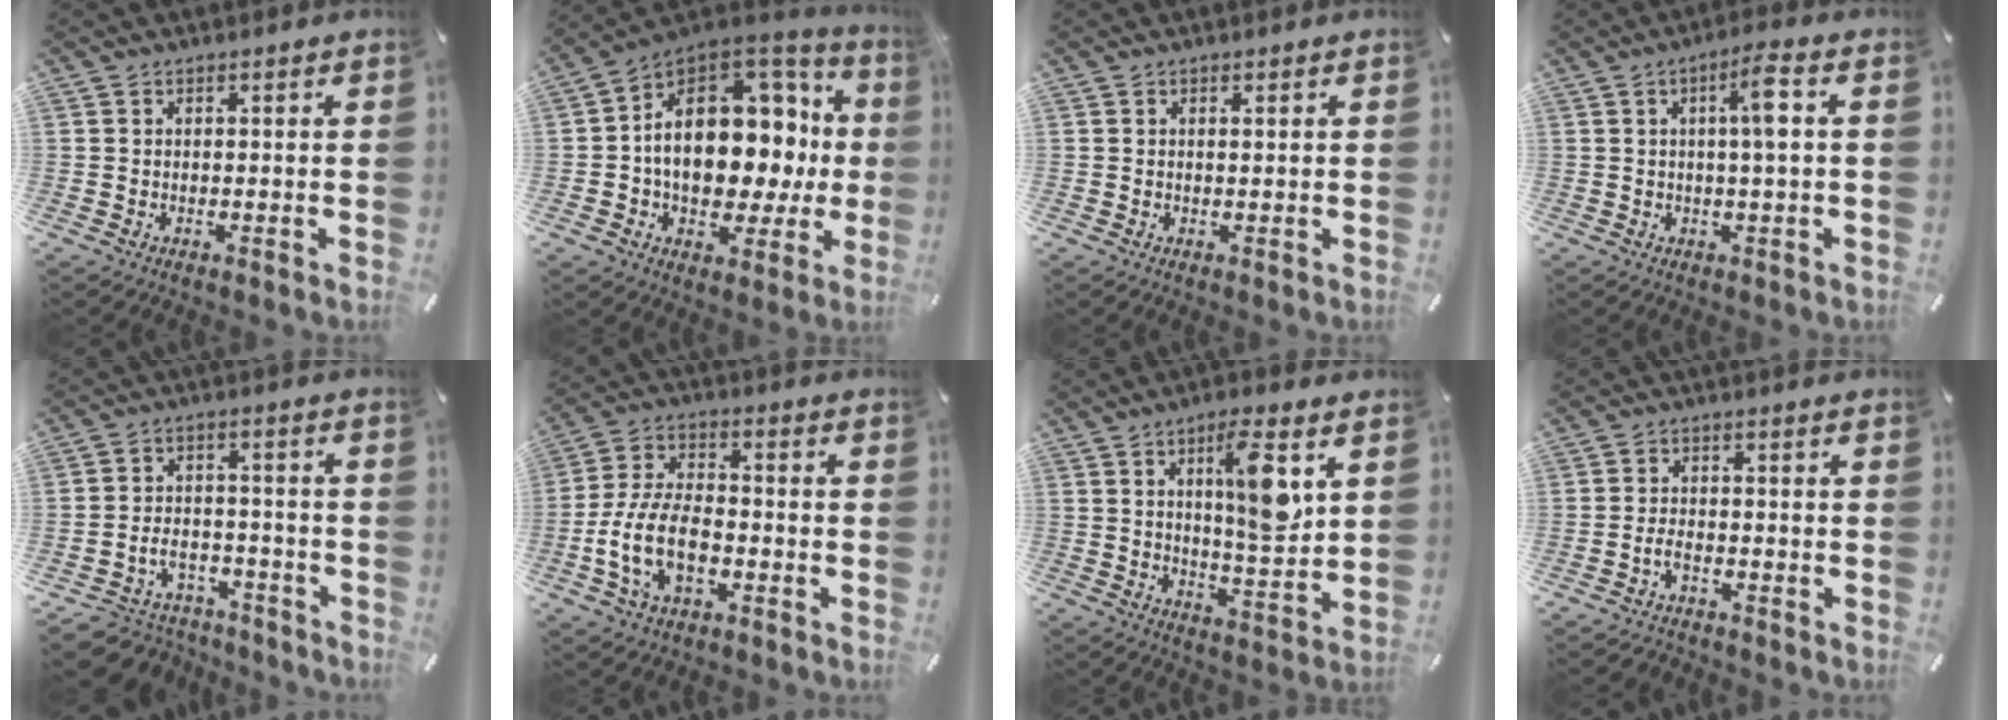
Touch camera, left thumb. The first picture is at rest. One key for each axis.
{"total": 18.7, "fx": 0.9, "fy": 13.1, "fz": 13.2, "tx": -0.201, "ty": -0.017, "tz": 0.024}
{"total": 0.6, "fx": 0.2, "fy": 0.1, "fz": 0.5, "tx": -0.011, "ty": -0.001, "tz": 0.004}
{"total": 6.9, "fx": 1.2, "fy": 0.8, "fz": 6.8, "tx": -0.122, "ty": 0.006, "tz": 0.011}
{"total": 6.6, "fx": -3.5, "fy": 5.1, "fz": 2.3, "tx": -0.055, "ty": 0.017, "tz": -0.065}
{"total": 12.6, "fx": -4.8, "fy": 7.1, "fz": 9.3, "tx": -0.203, "ty": 0.010, "tz": -0.088}
{"total": 11.8, "fx": 4.2, "fy": 2.9, "fz": 10.6, "tx": -0.159, "ty": -0.013, "tz": 0.059}
{"total": 3.1, "fx": -2.0, "fy": 1.5, "fz": 1.9, "tx": -0.039, "ty": 0.009, "tz": -0.039}